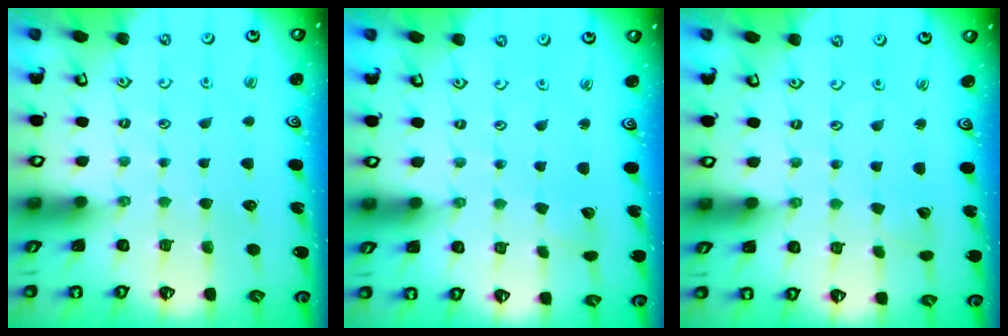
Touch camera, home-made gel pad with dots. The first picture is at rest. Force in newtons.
{"total": 2.5, "press": 2.5, "slide": 0.2}
{"total": 2.4, "press": 2.4, "slide": 0.2}